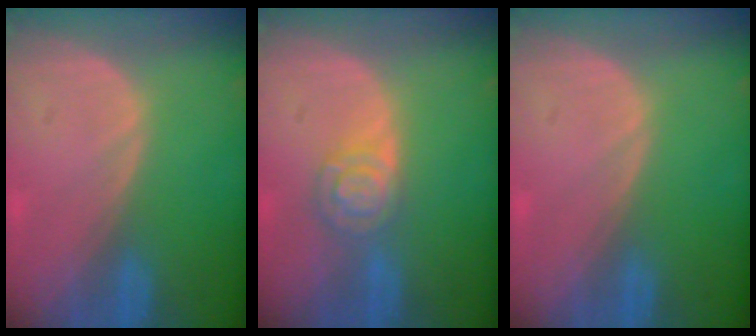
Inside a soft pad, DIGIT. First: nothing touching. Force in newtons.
{"total": 5.3, "press": 4.6, "slide": 2.5}
{"total": 0.0}